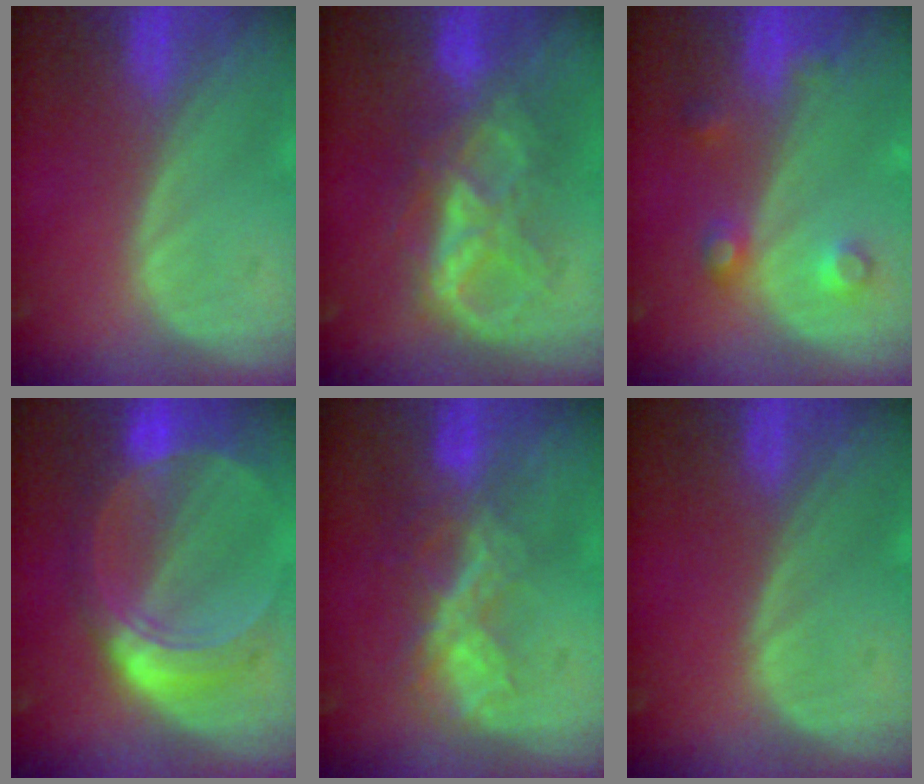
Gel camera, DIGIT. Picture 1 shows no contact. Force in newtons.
{"total": 7.2, "press": 7.2, "slide": 0.3}
{"total": 3.8, "press": 3.8, "slide": 0.1}
{"total": 8.4, "press": 8.3, "slide": 0.7}
{"total": 6.7, "press": 5.8, "slide": 3.3}
{"total": 0.0}